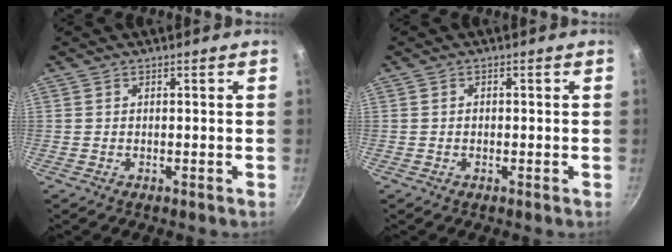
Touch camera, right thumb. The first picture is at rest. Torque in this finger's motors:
{"motor_torque": [-0.79, -0.14, -0.08, 0.44, -0.03]}